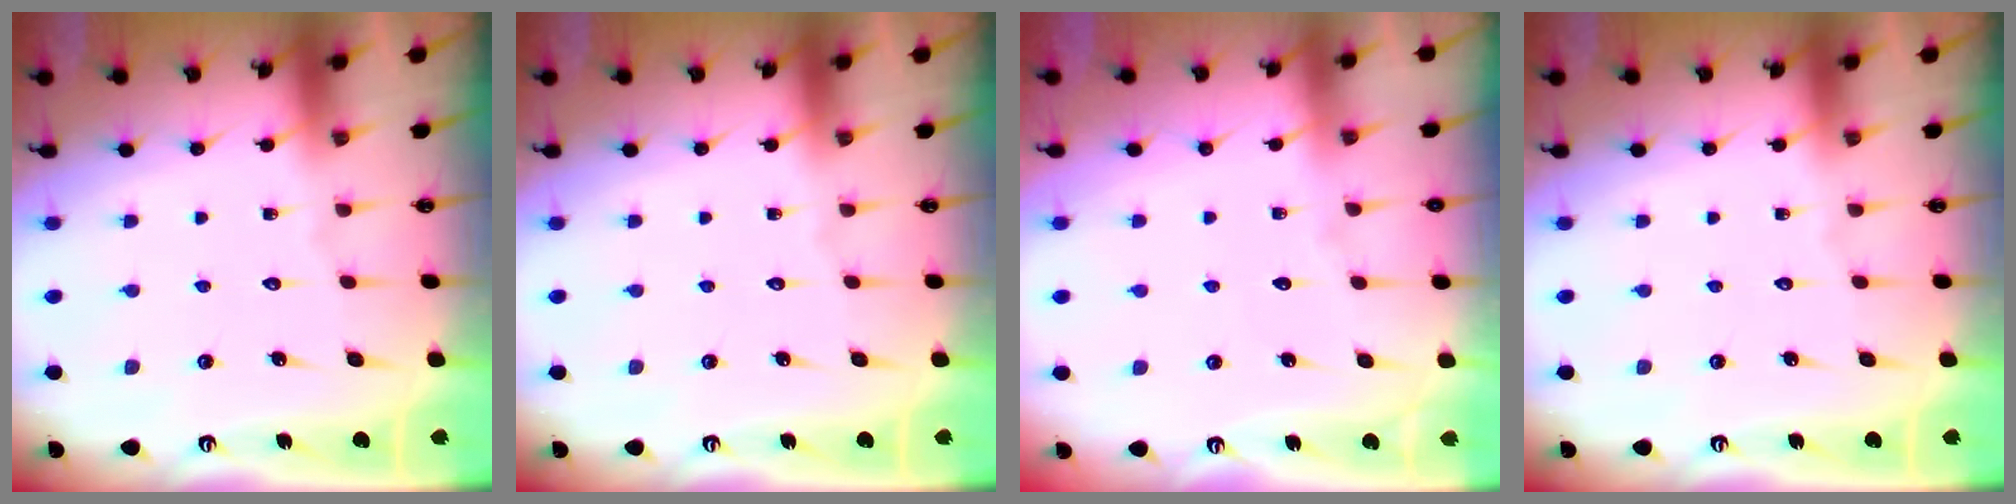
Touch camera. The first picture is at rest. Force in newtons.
{"total": 0.0}
{"total": 2.8, "press": 2.8, "slide": 0.4}
{"total": 0.0}